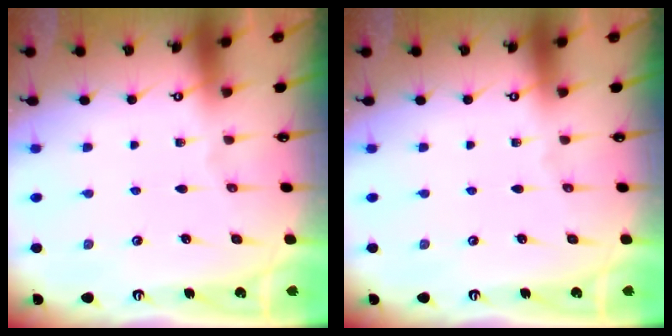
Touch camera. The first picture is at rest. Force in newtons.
{"total": 0.0}